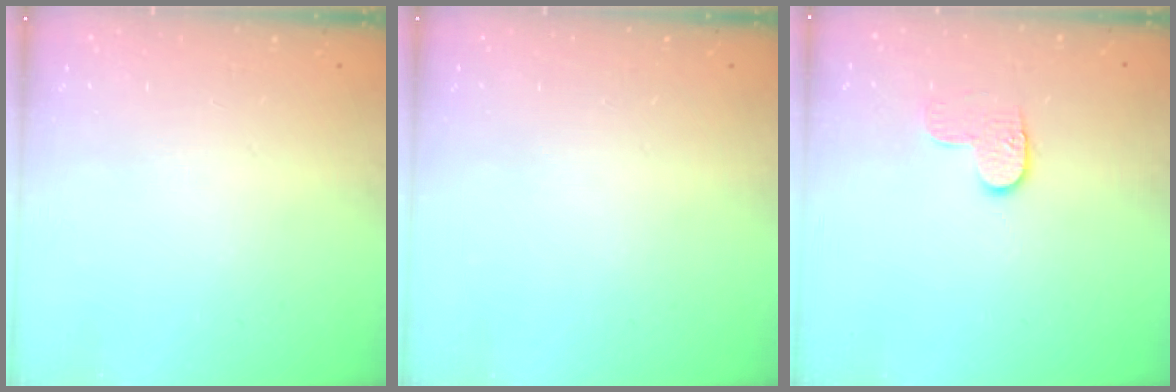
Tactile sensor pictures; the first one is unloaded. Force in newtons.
{"total": 0.0}
{"total": 6.0, "press": 6.0, "slide": 0.5}